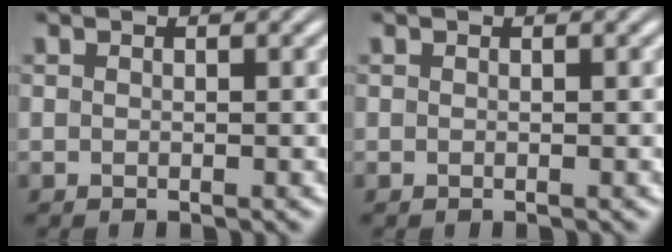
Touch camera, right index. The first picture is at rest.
{"total": 0.0}